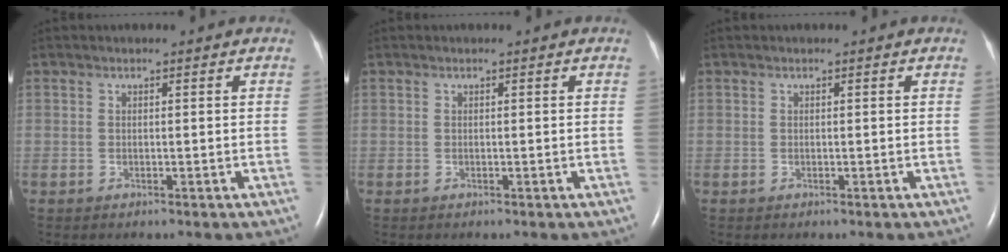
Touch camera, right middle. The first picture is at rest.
{"total": 0.0}
{"total": 0.0}